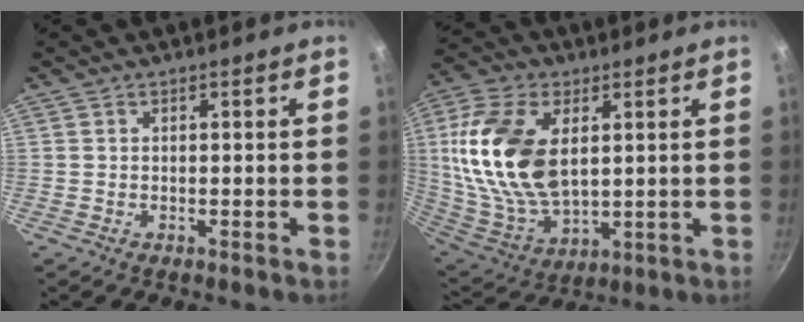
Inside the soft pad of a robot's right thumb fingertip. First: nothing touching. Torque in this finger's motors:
{"motor_torque": [1.28, 2.18, 2.41, 0.34, 0.26]}